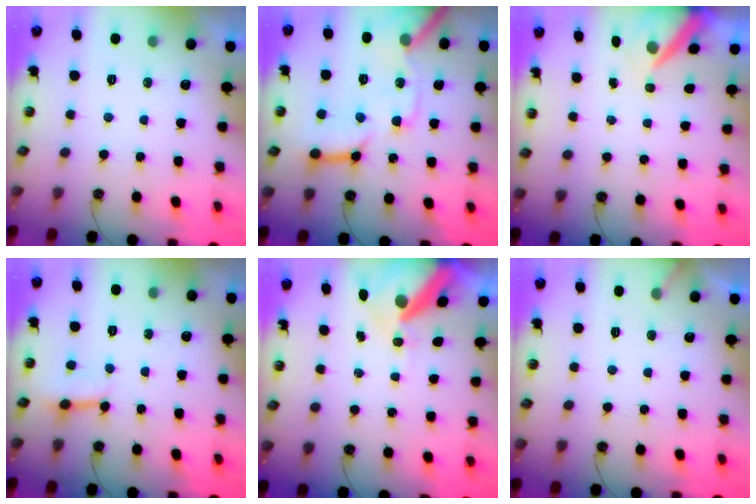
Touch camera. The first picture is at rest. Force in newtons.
{"total": 18.3, "press": 18.2, "slide": 2.3}
{"total": 6.7, "press": 6.6, "slide": 0.8}
{"total": 2.8, "press": 2.8, "slide": 0.3}
{"total": 11.9, "press": 11.8, "slide": 1.4}
{"total": 2.5, "press": 2.5, "slide": 0.2}